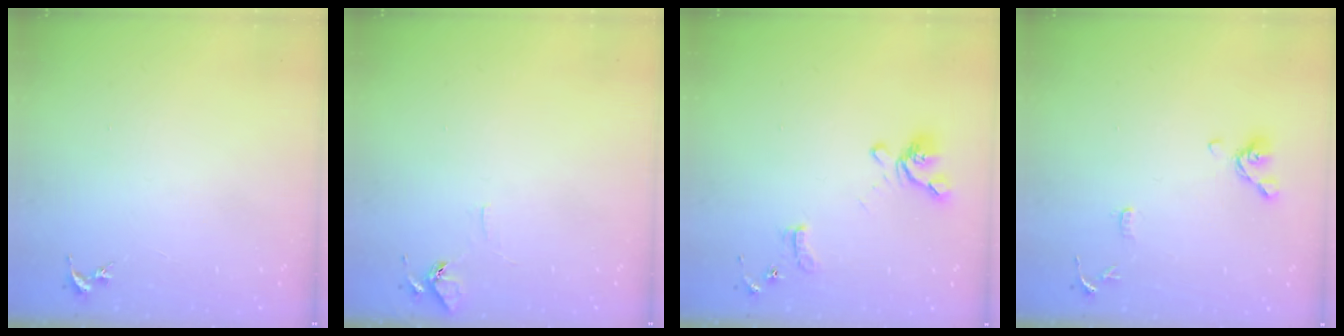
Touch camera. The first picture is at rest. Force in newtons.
{"total": 6.7, "press": 6.6, "slide": 0.8}
{"total": 12.7, "press": 12.6, "slide": 1.4}
{"total": 10.2, "press": 10.0, "slide": 2.0}